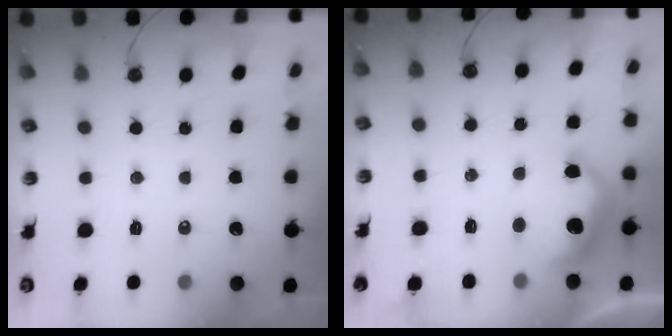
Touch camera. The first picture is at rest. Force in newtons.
{"total": 11.9, "press": 11.9, "slide": 0.9}